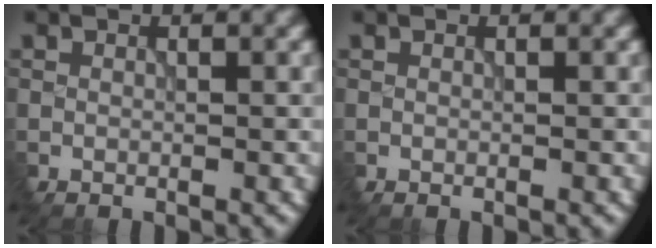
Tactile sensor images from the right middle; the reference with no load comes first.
{"total": 0.0}